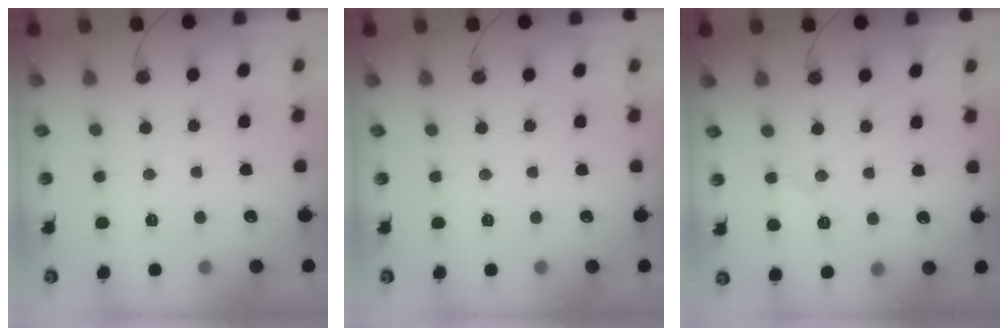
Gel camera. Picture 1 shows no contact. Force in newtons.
{"total": 0.0}
{"total": 6.7, "press": 6.5, "slide": 1.8}